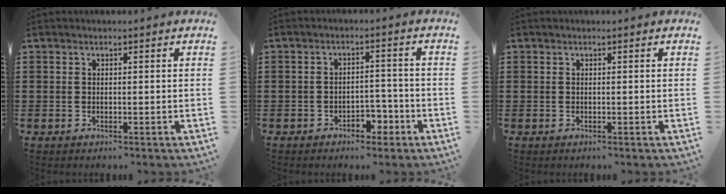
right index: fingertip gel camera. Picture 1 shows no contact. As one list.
[{"total": 3.3, "force": [-2.3, 1.8, 1.6], "torque": [-0.029, 0.007, -0.046]}, {"total": 0.0}]